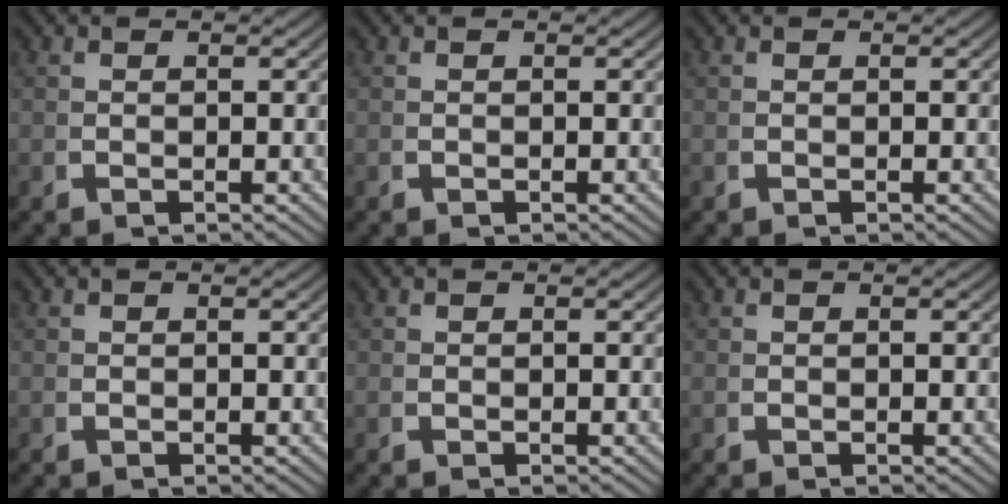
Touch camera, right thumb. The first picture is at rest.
{"total": 0.0}
{"total": 0.0}
{"total": 0.0}
{"total": 0.0}
{"total": 0.0}